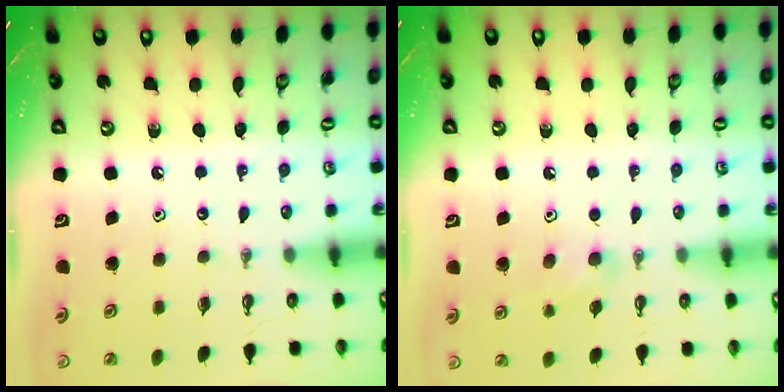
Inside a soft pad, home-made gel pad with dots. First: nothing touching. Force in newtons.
{"total": 7.3, "press": 6.4, "slide": 3.7}